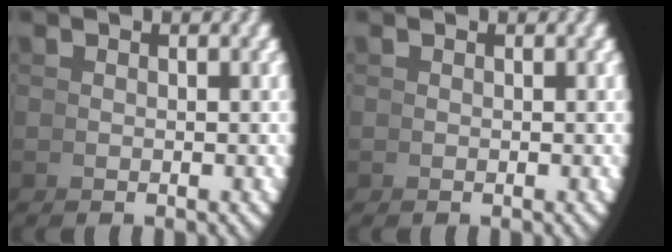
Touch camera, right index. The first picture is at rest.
{"total": 0.0}